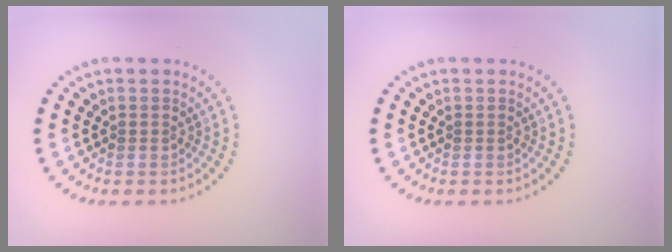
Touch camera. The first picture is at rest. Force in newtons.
{"total": 0.0}